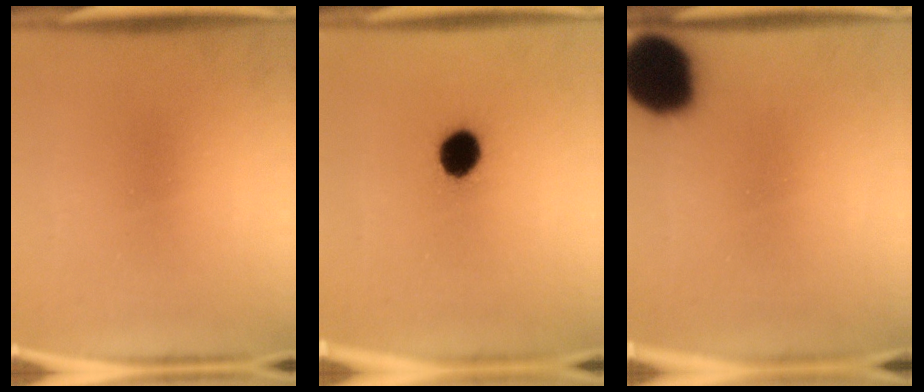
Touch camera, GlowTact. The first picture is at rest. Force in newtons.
{"total": 8.0}
{"total": 19.5}